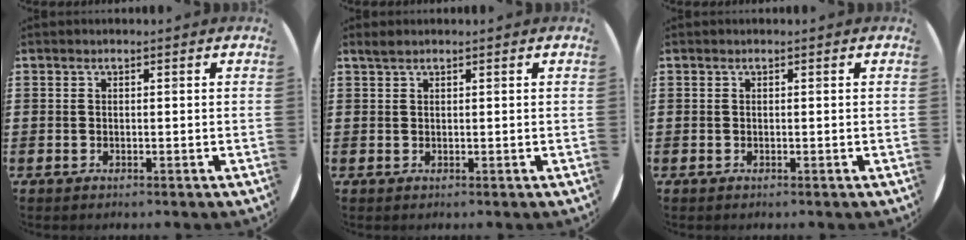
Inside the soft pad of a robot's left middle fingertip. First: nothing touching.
{"total": 0.7, "force": [0.7, 0.1, 0.2], "torque": [-0.005, 0.002, 0.013]}
{"total": 0.0}